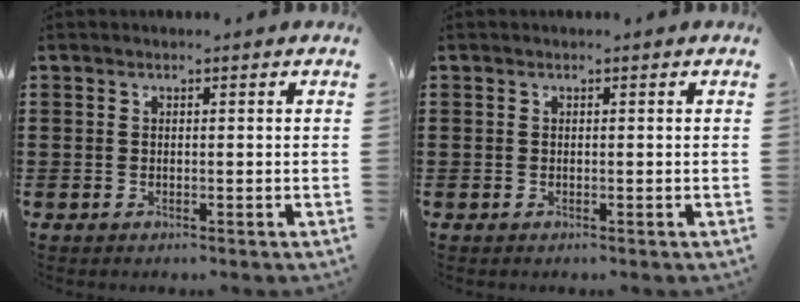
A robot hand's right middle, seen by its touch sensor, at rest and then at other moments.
{"total": 0.0}